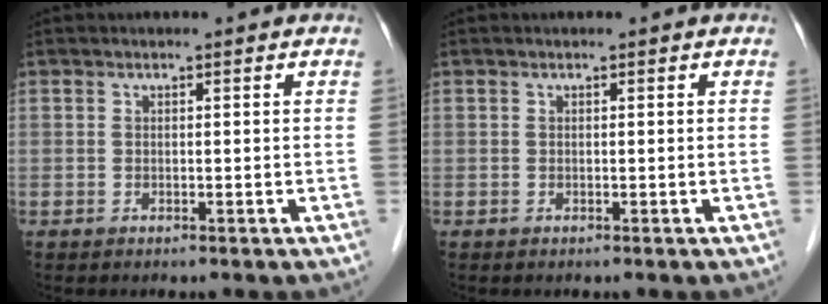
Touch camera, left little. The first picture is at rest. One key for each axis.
{"total": 0.0}